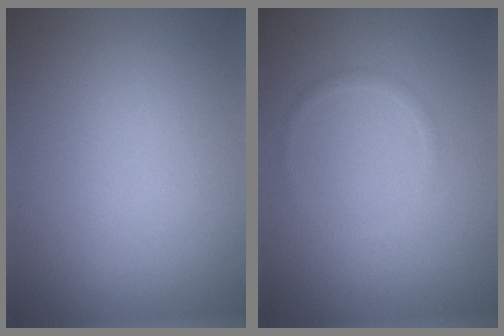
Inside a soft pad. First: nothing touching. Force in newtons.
{"total": 0.9, "press": 0.9, "slide": 0.1}